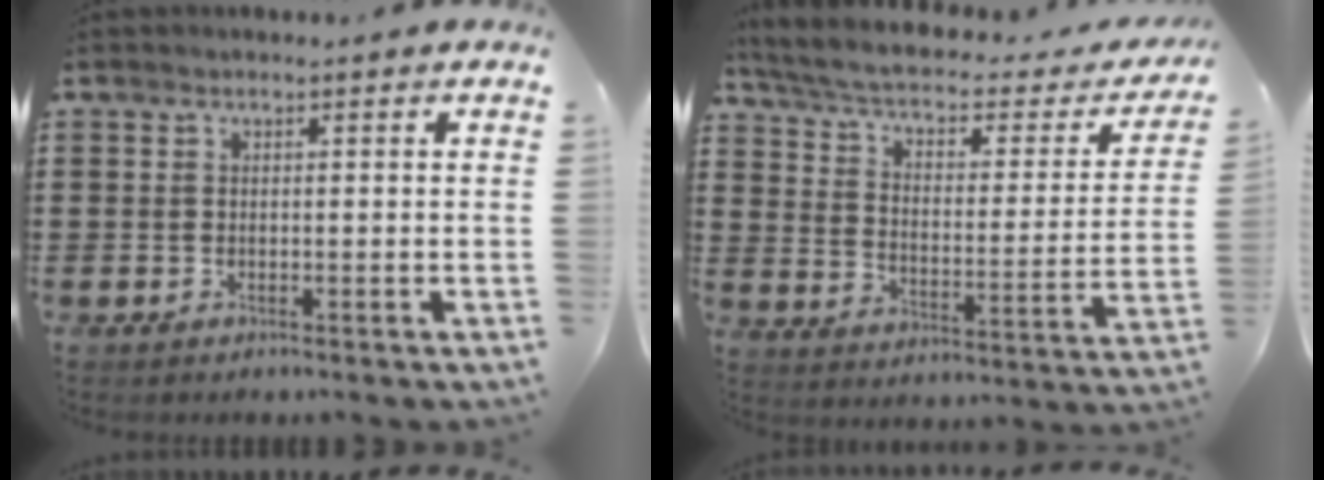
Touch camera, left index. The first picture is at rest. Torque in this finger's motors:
{"motor_torque": [2.14, 0.00, 0.40, 0.16]}